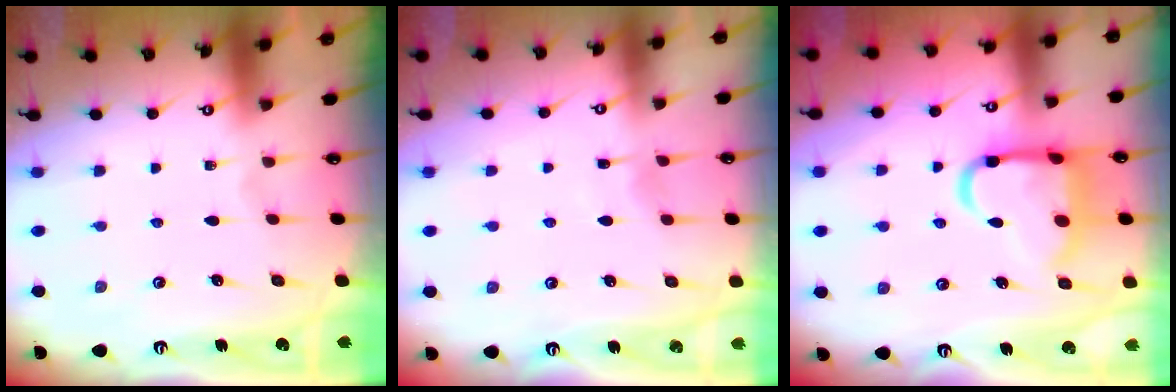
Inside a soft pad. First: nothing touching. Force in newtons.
{"total": 5.5, "press": 5.5, "slide": 0.5}
{"total": 15.7, "press": 15.5, "slide": 1.9}